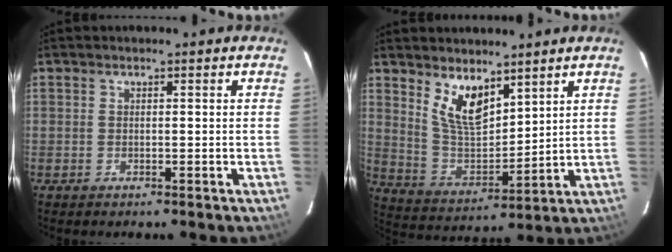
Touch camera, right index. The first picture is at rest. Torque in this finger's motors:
{"motor_torque": [0.95, 0.93, 0.22, 0.11]}